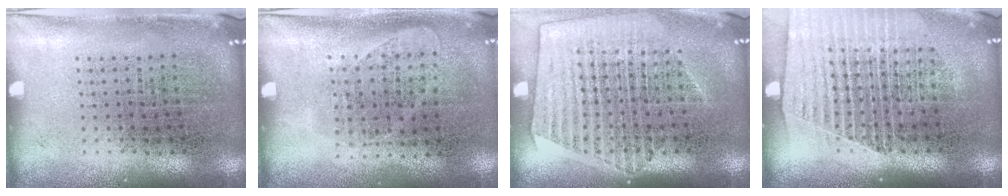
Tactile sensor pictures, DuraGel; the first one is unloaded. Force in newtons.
{"total": 1.0, "press": 0.9, "slide": 0.4}
{"total": 1.6, "press": 1.4, "slide": 0.6}
{"total": 1.7, "press": 1.6, "slide": 0.6}